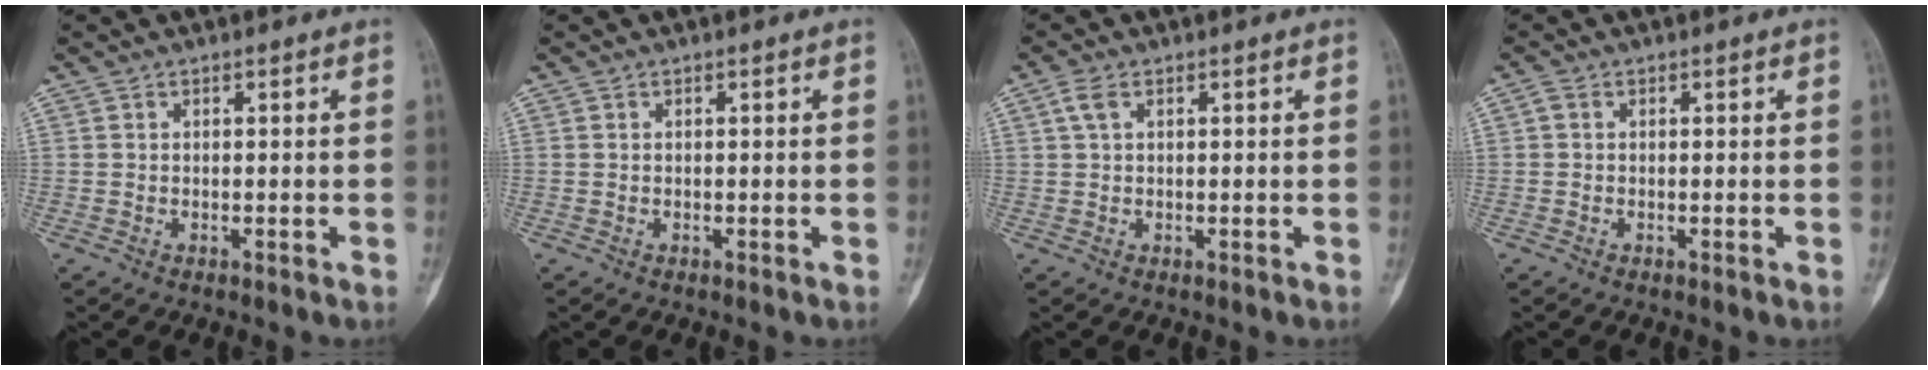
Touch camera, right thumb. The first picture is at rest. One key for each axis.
{"total": 0.0}
{"total": 2.2, "fx": 0.9, "fy": 1.2, "fz": 1.7, "tx": -0.044, "ty": 0.013, "tz": 0.020}
{"total": 0.8, "fx": 0.0, "fy": 0.6, "fz": 0.6, "tx": -0.011, "ty": 0.000, "tz": -0.004}